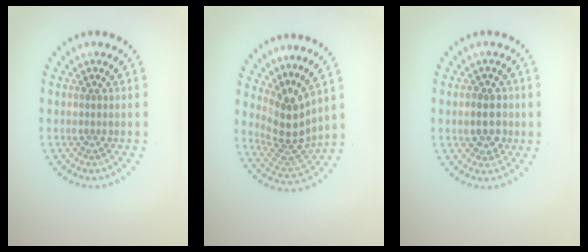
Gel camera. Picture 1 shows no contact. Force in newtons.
{"total": 3.7, "press": 2.7, "slide": 2.5}
{"total": 3.0, "press": 2.9, "slide": 0.6}